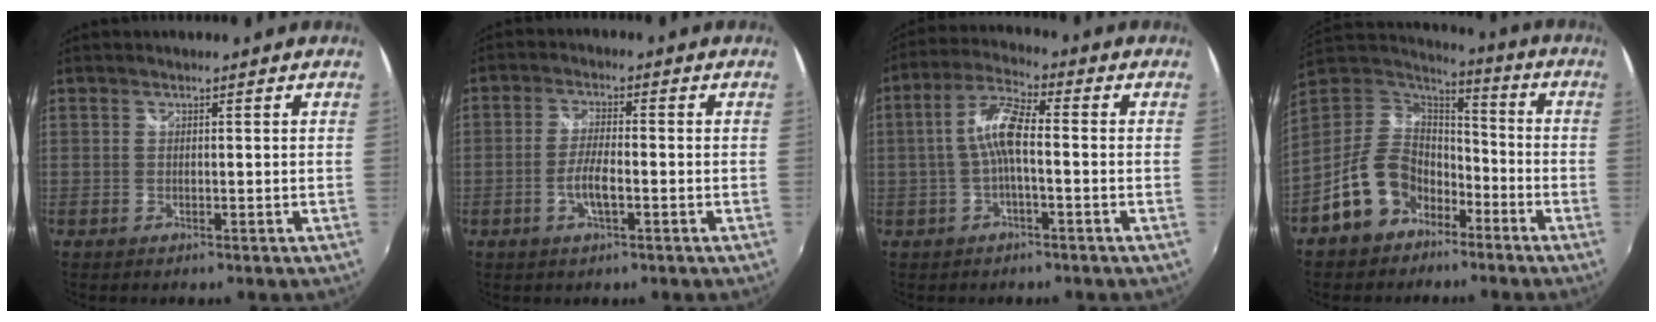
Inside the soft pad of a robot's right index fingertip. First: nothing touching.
{"total": 4.6, "force": [-1.7, 1.1, 4.1], "torque": [-0.087, -0.002, -0.032]}
{"total": 7.2, "force": [-0.9, 1.7, 7.0], "torque": [-0.149, 0.016, -0.019]}
{"total": 14.9, "force": [-8.1, 10.5, 6.7], "torque": [-0.167, 0.021, -0.134]}